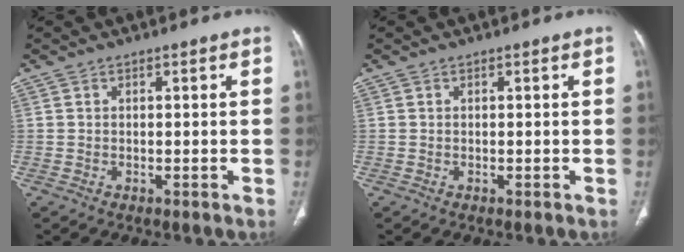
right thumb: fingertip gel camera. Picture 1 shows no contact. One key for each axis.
{"total": 0.0}